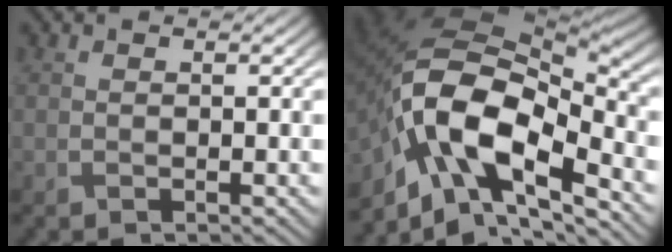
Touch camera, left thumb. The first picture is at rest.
{"total": 16.5, "force": [-5.9, 8.7, 12.8], "torque": [-0.261, -0.015, -0.112]}